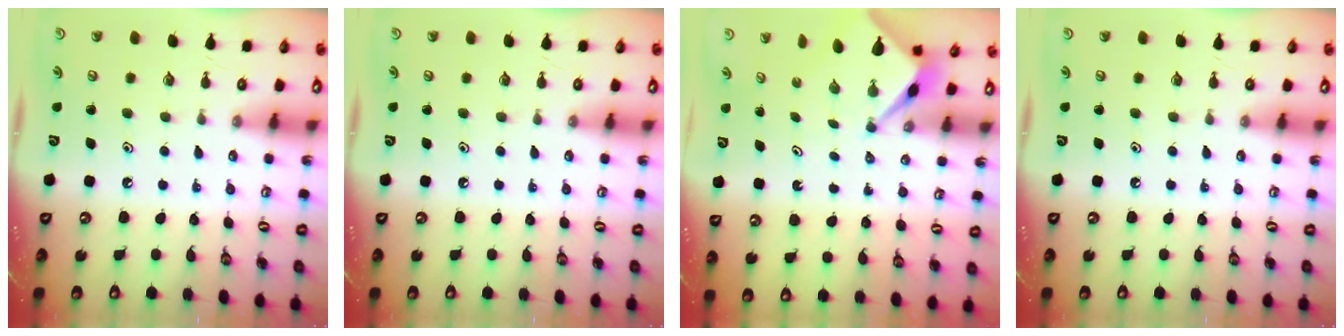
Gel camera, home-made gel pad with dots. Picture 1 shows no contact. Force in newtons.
{"total": 0.0}
{"total": 2.7, "press": 2.7, "slide": 0.1}
{"total": 0.0}